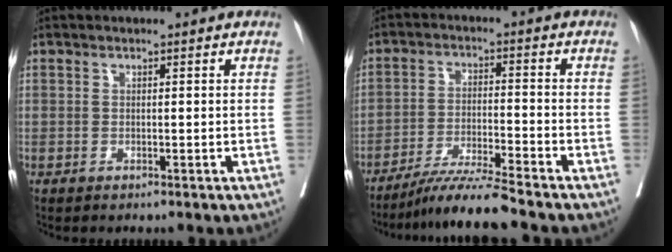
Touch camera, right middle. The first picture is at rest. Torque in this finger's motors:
{"motor_torque": [0.46, -0.52, 0.08, 0.04]}